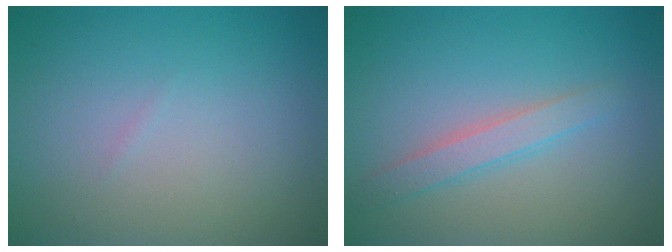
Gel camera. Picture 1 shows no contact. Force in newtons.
{"total": 2.0, "press": 2.0, "slide": 0.1}